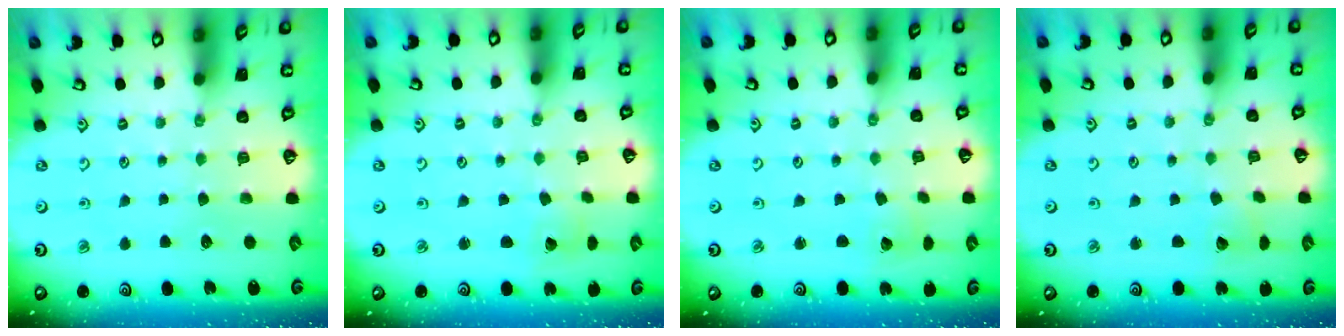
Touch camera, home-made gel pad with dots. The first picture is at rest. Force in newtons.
{"total": 2.3, "press": 2.3, "slide": 0.2}
{"total": 1.8, "press": 1.8, "slide": 0.1}
{"total": 2.6, "press": 2.5, "slide": 0.3}